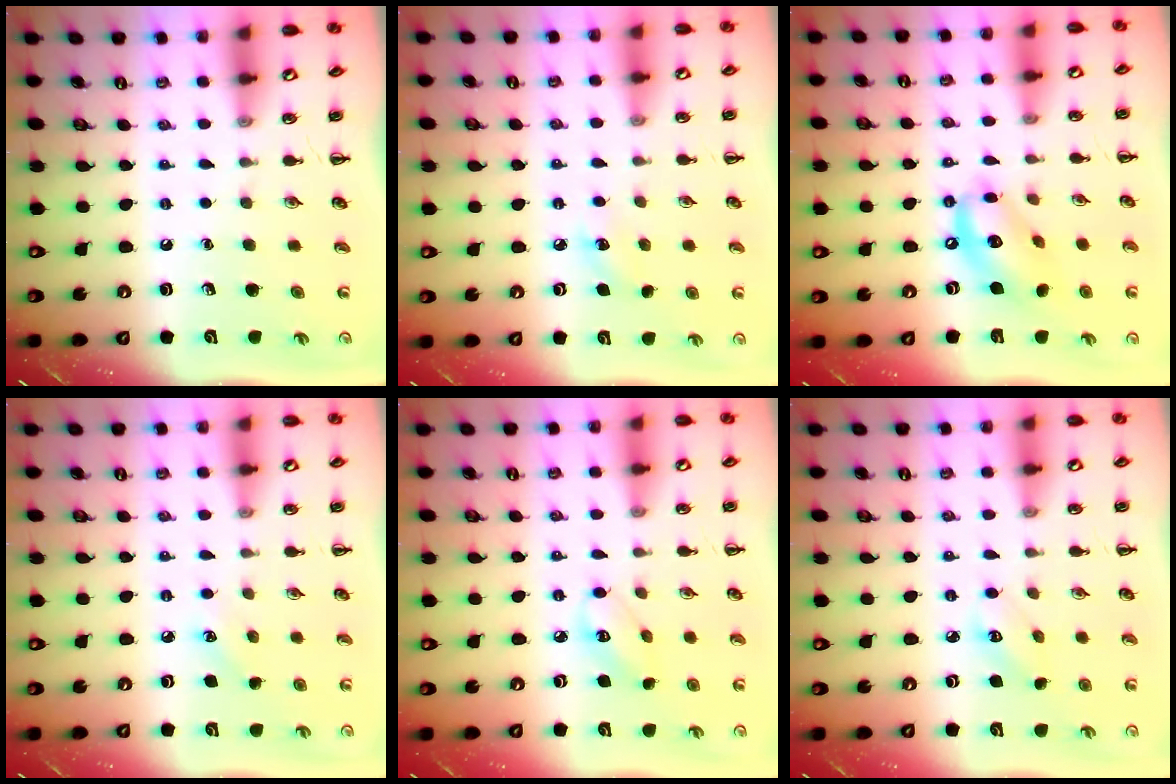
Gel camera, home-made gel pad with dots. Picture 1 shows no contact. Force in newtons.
{"total": 5.7, "press": 5.5, "slide": 1.4}
{"total": 12.7, "press": 12.4, "slide": 2.4}
{"total": 4.6, "press": 4.4, "slide": 1.3}
{"total": 4.2, "press": 4.1, "slide": 0.8}
{"total": 3.0, "press": 2.9, "slide": 0.7}